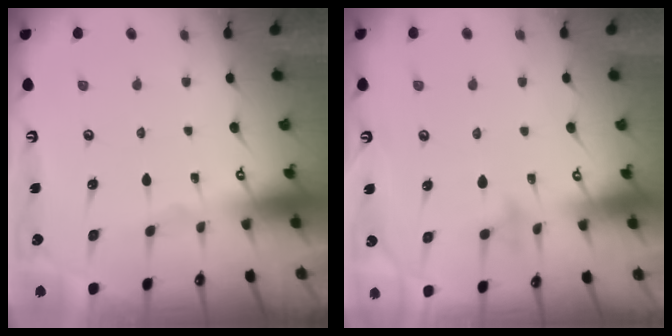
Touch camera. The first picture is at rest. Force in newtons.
{"total": 8.2, "press": 8.1, "slide": 1.5}